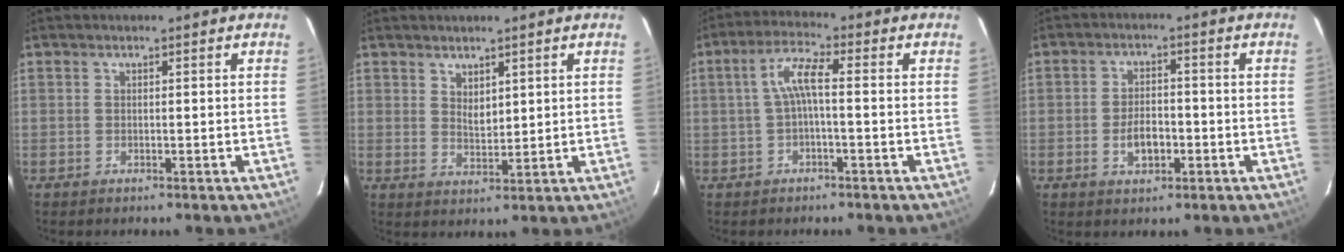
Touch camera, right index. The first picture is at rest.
{"total": 3.1, "force": [2.1, 1.6, 1.7], "torque": [-0.026, -0.003, 0.038]}
{"total": 5.0, "force": [-0.5, 0.9, 4.9], "torque": [-0.103, 0.013, -0.008]}
{"total": 5.1, "force": [-1.7, 2.8, 3.9], "torque": [-0.075, 0.006, -0.023]}